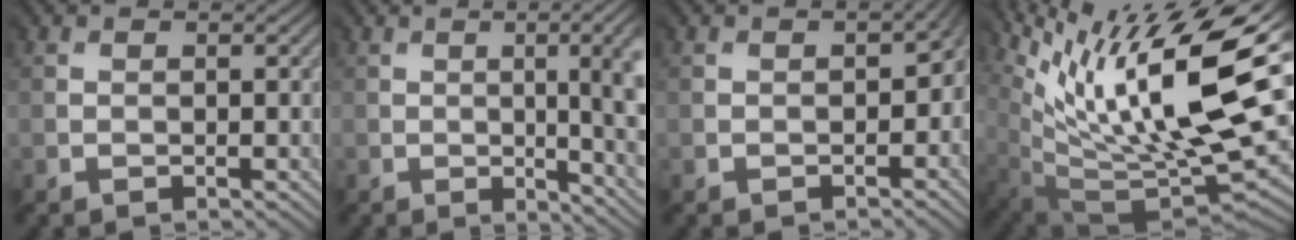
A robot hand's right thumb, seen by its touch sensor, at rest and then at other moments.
{"total": 8.8, "force": [-1.1, 2.9, 8.3], "torque": [-0.080, 0.008, -0.016]}
{"total": 3.2, "force": [-1.3, 2.1, 2.1], "torque": [-0.014, -0.009, -0.008]}
{"total": 15.4, "force": [6.8, 4.0, 13.2], "torque": [-0.258, 0.010, 0.127]}